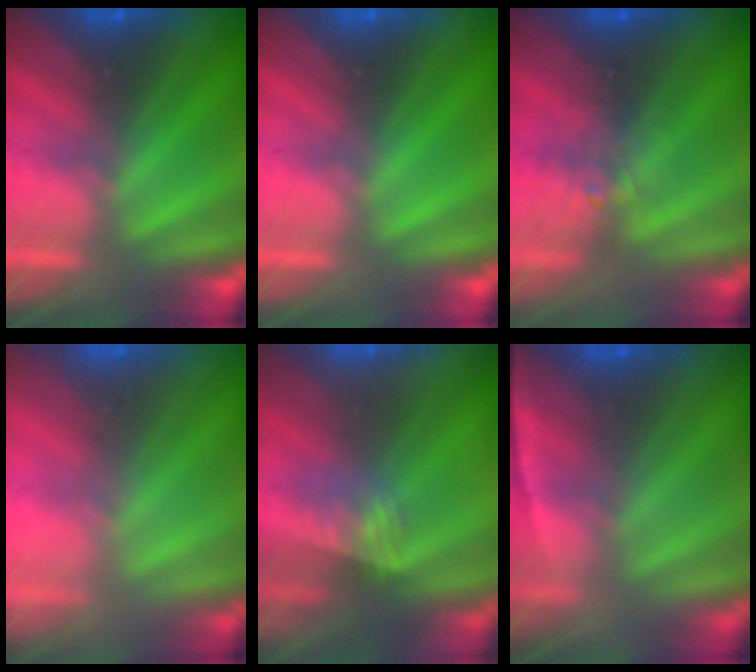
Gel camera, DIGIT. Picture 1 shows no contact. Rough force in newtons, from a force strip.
{"total": 0.0}
{"total": 2.2}
{"total": 1.6}
{"total": 3.9}
{"total": 1.6}